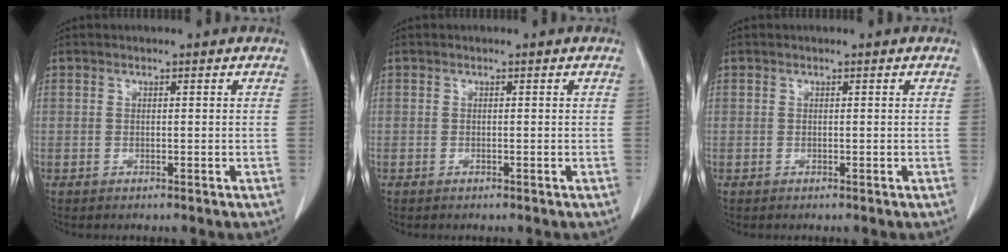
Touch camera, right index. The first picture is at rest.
{"total": 0.0}
{"total": 0.0}